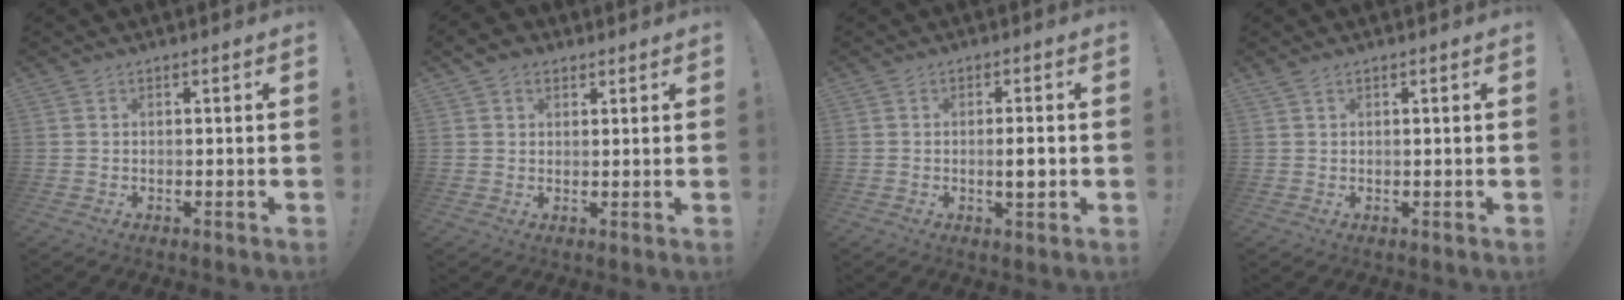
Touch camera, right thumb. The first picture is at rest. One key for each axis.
{"total": 3.9, "fx": 2.2, "fy": 2.9, "fz": 1.3, "tx": -0.011, "ty": -0.008, "tz": 0.039}
{"total": 3.8, "fx": -0.6, "fy": 0.5, "fz": 3.8, "tx": -0.048, "ty": -0.007, "tz": -0.013}
{"total": 1.0, "fx": 0.9, "fy": 0.1, "fz": 0.5, "tx": -0.002, "ty": -0.003, "tz": 0.016}